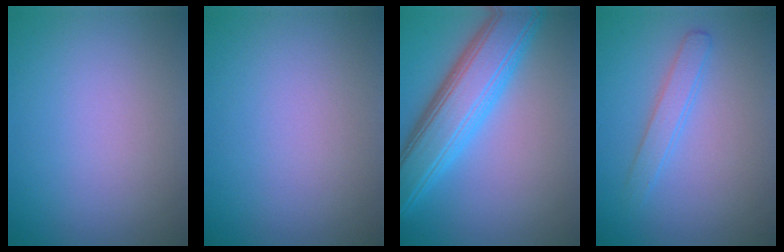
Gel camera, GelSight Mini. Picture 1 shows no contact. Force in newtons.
{"total": 0.0}
{"total": 8.0, "press": 8.0, "slide": 0.2}
{"total": 1.9, "press": 1.9, "slide": 0.1}